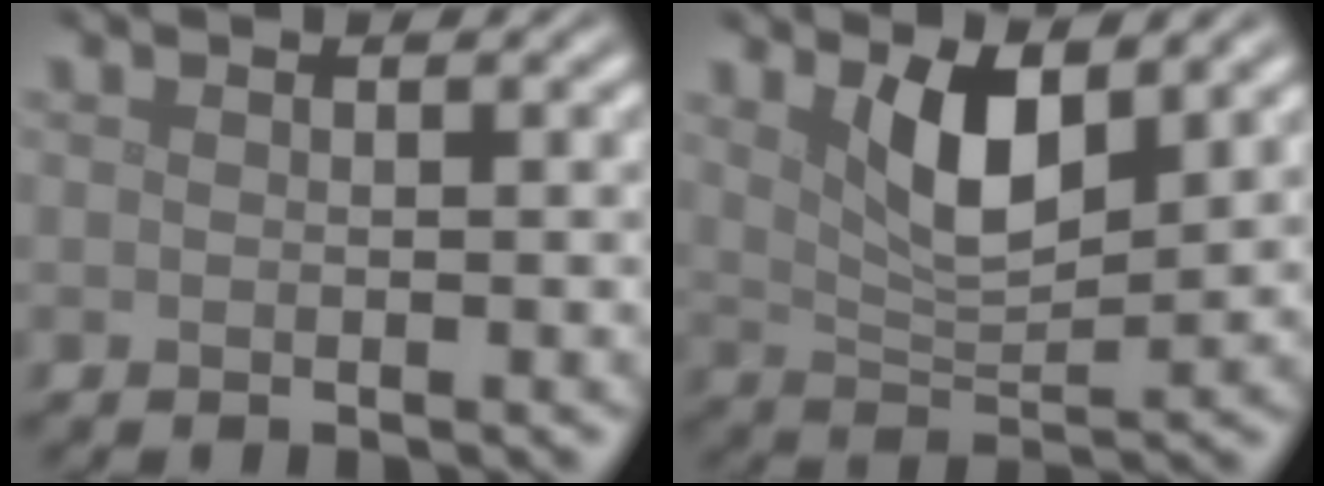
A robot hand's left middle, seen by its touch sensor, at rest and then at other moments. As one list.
[{"total": 5.1, "force": [2.4, 1.9, 4.0], "torque": [-0.081, -0.007, 0.047]}]